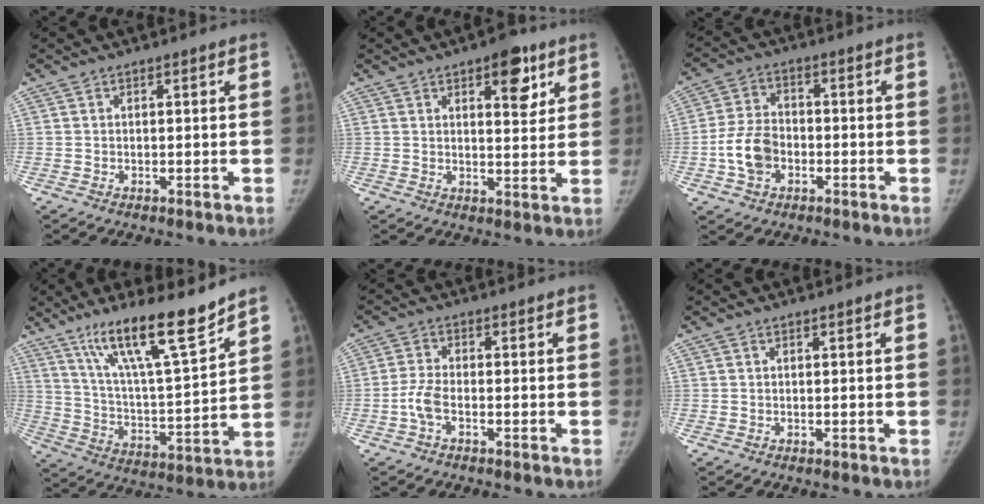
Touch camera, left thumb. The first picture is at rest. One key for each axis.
{"total": 7.9, "fx": 4.2, "fy": 3.5, "fz": 5.7, "tx": -0.049, "ty": -0.019, "tz": 0.054}
{"total": 8.2, "fx": -2.4, "fy": 6.0, "fz": 5.0, "tx": -0.082, "ty": 0.018, "tz": -0.051}
{"total": 17.1, "fx": 12.5, "fy": 2.4, "fz": 11.4, "tx": -0.171, "ty": -0.079, "tz": 0.220}
{"total": 3.5, "fx": -1.6, "fy": 1.6, "fz": 2.7, "tx": -0.059, "ty": 0.008, "tz": -0.038}
{"total": 0.0}